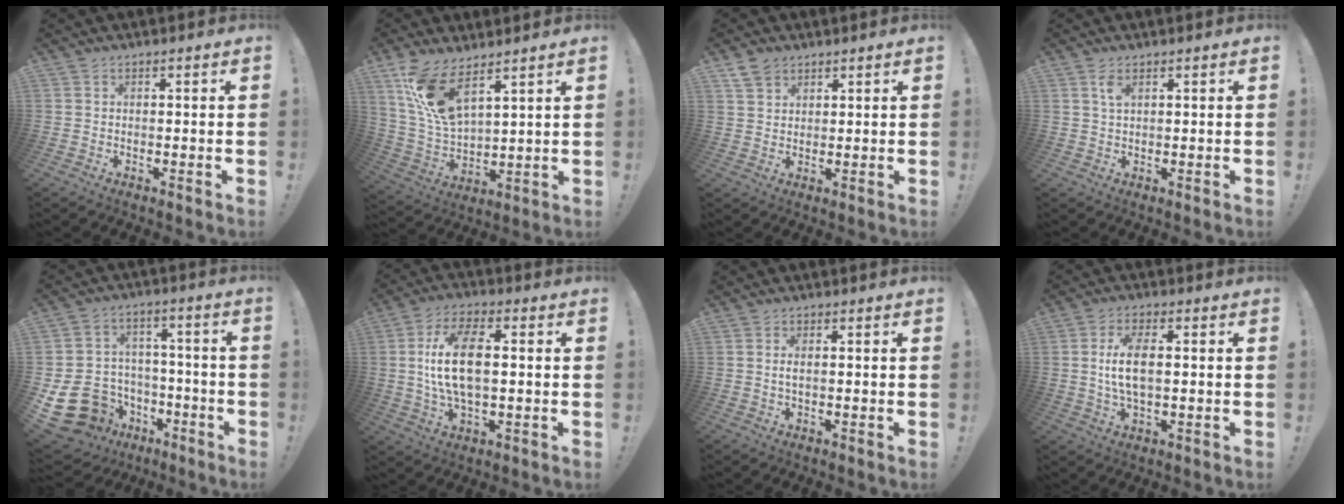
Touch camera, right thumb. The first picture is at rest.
{"total": 13.4, "force": [9.2, 4.5, 8.6], "torque": [-0.182, -0.051, 0.173]}
{"total": 5.0, "force": [3.4, 3.2, 1.6], "torque": [-0.035, -0.009, 0.066]}
{"total": 2.8, "force": [1.4, 0.9, 2.3], "torque": [-0.045, -0.001, 0.023]}
{"total": 17.9, "force": [-7.5, 14.0, 8.1], "torque": [-0.153, 0.053, -0.101]}
{"total": 14.0, "force": [1.0, 6.6, 12.3], "torque": [-0.230, 0.001, 0.016]}
{"total": 1.7, "force": [0.0, 0.4, 1.7], "torque": [-0.032, 0.001, -0.001]}
{"total": 8.6, "force": [0.4, 3.8, 7.7], "torque": [-0.149, -0.002, 0.005]}